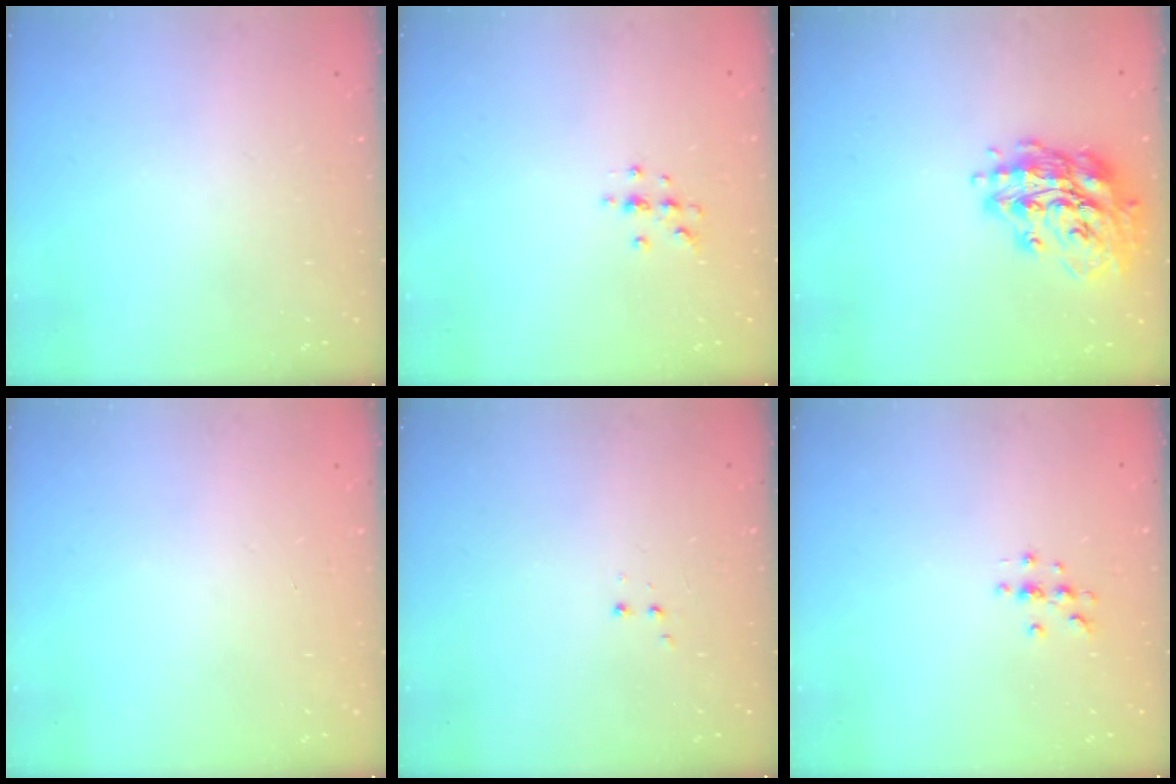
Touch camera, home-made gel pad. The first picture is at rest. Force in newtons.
{"total": 4.1, "press": 4.1, "slide": 0.4}
{"total": 16.1, "press": 15.9, "slide": 2.1}
{"total": 0.0}
{"total": 2.8, "press": 2.8, "slide": 0.6}
{"total": 3.3, "press": 3.3, "slide": 0.4}